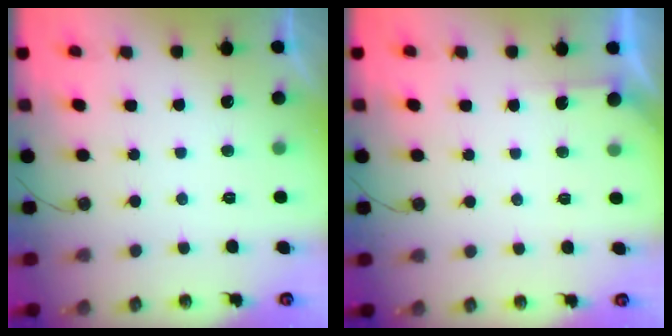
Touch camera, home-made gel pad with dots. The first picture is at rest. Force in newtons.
{"total": 2.8, "press": 2.8, "slide": 0.3}